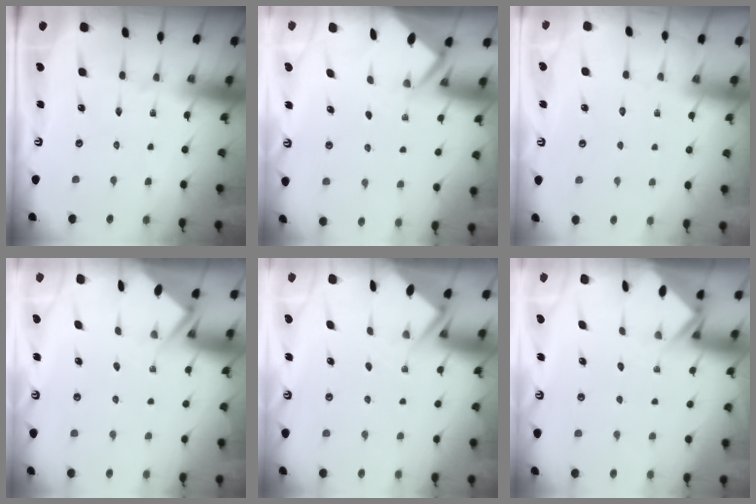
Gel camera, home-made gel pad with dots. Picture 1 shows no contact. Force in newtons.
{"total": 2.7, "press": 2.6, "slide": 0.3}
{"total": 2.9, "press": 2.8, "slide": 0.4}
{"total": 2.9, "press": 2.9, "slide": 0.4}
{"total": 2.8, "press": 2.8, "slide": 0.4}
{"total": 3.0, "press": 3.0, "slide": 0.2}